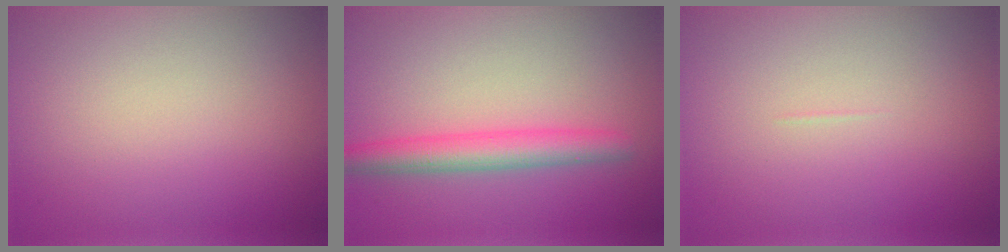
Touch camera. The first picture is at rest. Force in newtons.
{"total": 3.7, "press": 3.7, "slide": 0.2}
{"total": 0.0}